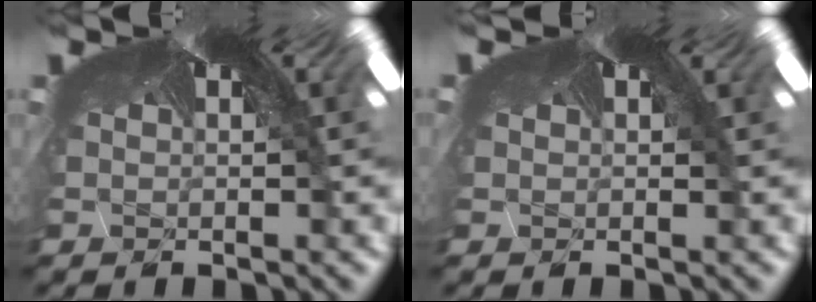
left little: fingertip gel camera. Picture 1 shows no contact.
{"total": 0.8, "force": [0.2, 0.6, 0.4], "torque": [-0.015, 0.003, 0.003]}